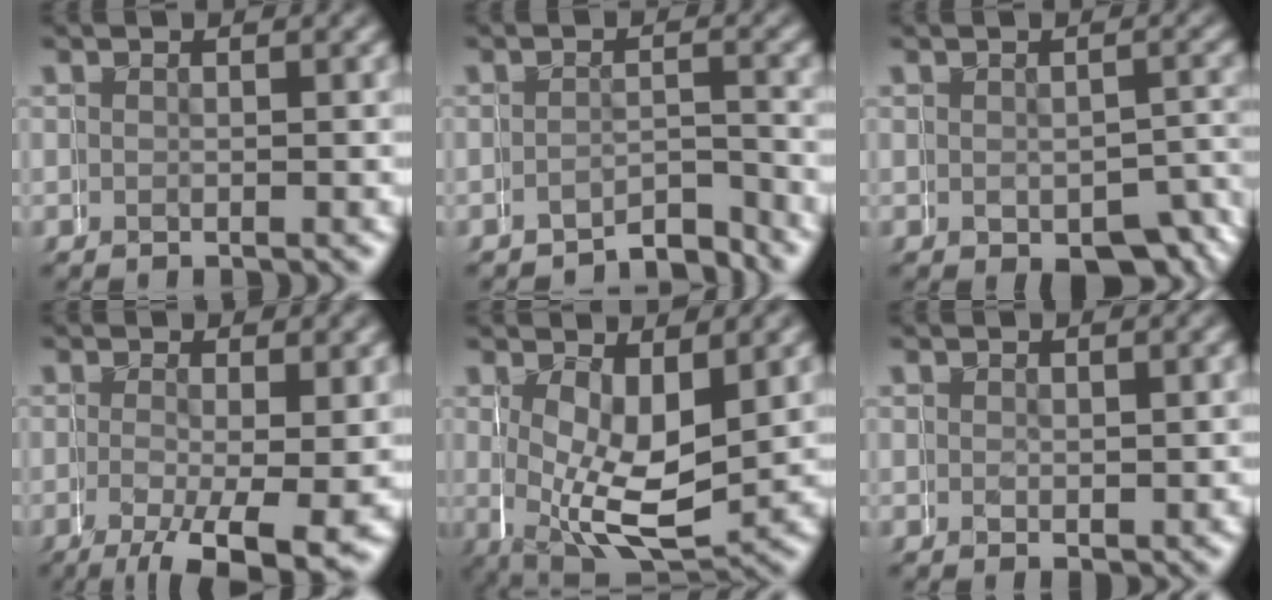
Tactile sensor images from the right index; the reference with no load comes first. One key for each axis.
{"total": 3.2, "fx": -3.1, "fy": 0.8, "fz": 0.1, "tx": 0.007, "ty": -0.007, "tz": -0.053}
{"total": 4.1, "fx": -2.0, "fy": 2.2, "fz": 2.7, "tx": -0.027, "ty": 0.003, "tz": -0.035}
{"total": 3.4, "fx": -1.2, "fy": 0.6, "fz": 3.2, "tx": -0.045, "ty": -0.019, "tz": -0.011}
{"total": 7.6, "fx": 0.4, "fy": 4.6, "fz": 6.0, "tx": -0.118, "ty": -0.035, "tz": 0.027}
{"total": 0.9, "fx": 0.5, "fy": 0.7, "fz": 0.4, "tx": -0.010, "ty": -0.006, "tz": 0.010}